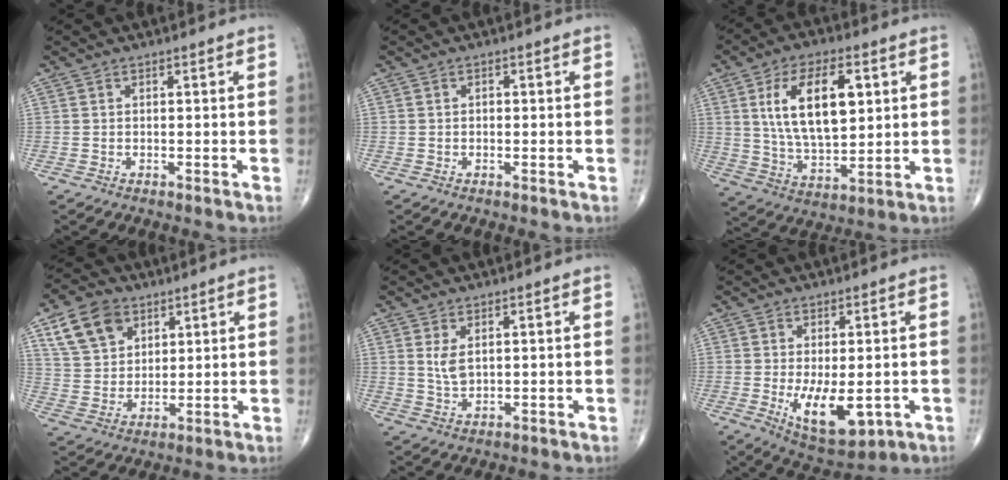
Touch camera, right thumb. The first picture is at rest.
{"total": 0.6, "force": [0.0, 0.4, 0.4], "torque": [-0.005, 0.001, 0.000]}
{"total": 16.4, "force": [4.3, 8.2, 13.5], "torque": [-0.220, -0.013, 0.085]}
{"total": 11.1, "force": [5.7, 7.7, 5.6], "torque": [-0.081, -0.017, 0.113]}
{"total": 2.6, "force": [0.9, 1.3, 2.0], "torque": [-0.038, -0.006, 0.024]}
{"total": 10.8, "force": [-2.3, 4.9, 9.3], "torque": [-0.135, -0.019, -0.019]}